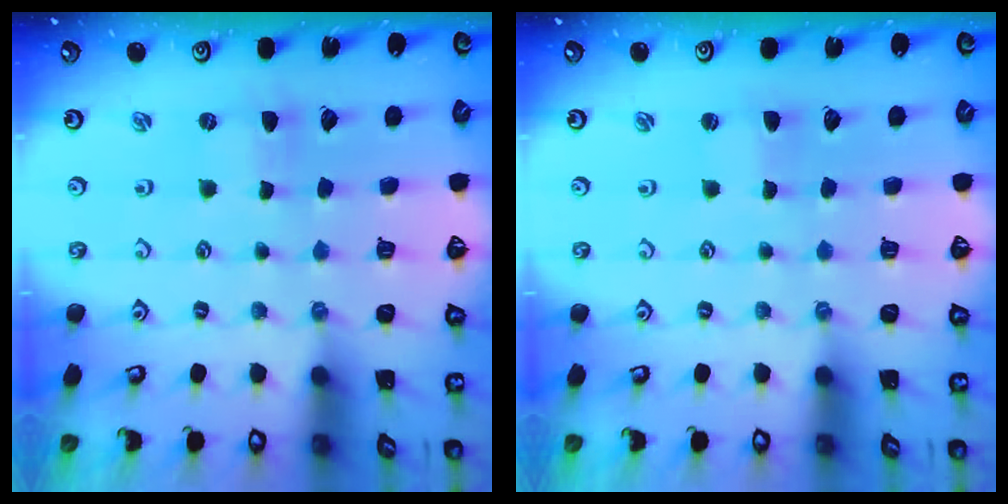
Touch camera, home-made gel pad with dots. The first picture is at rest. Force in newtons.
{"total": 0.0}